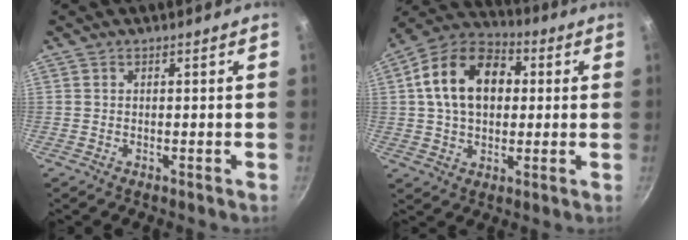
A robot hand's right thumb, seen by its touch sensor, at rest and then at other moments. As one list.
[{"total": 16.3, "force": [2.7, 11.4, 11.4], "torque": [-0.164, 0.026, 0.030]}]